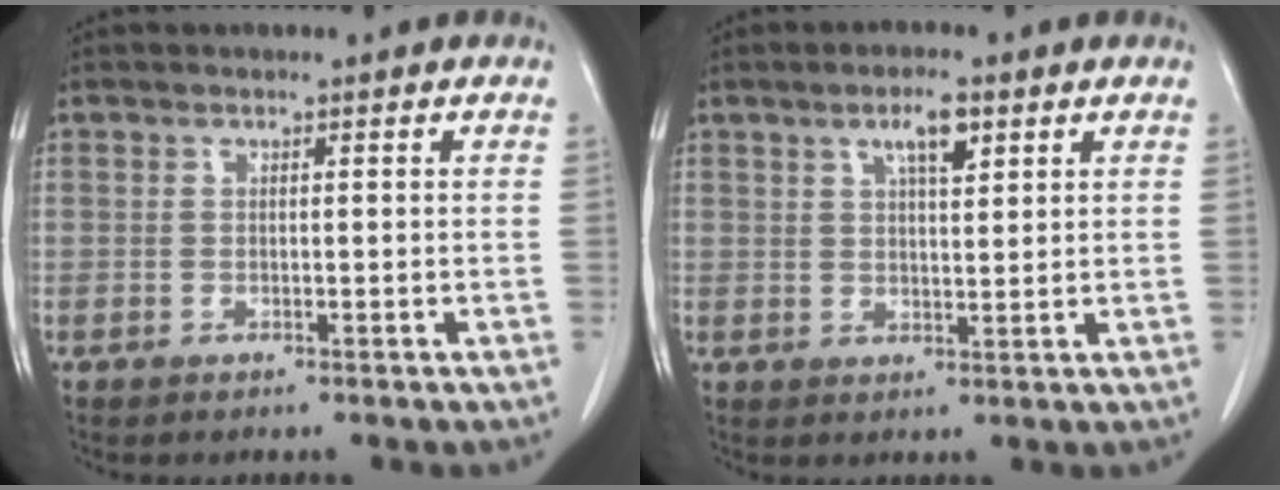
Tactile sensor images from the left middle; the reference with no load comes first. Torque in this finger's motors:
{"motor_torque": [0.89, -0.50, 0.07, 0.02]}